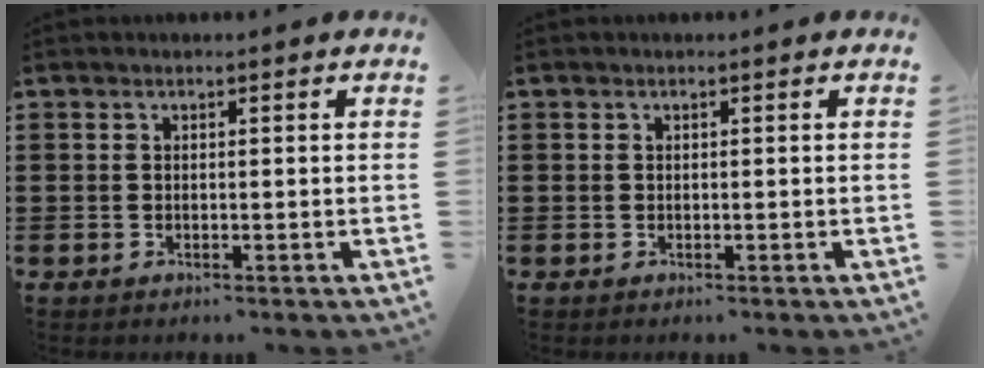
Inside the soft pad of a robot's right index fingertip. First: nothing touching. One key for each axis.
{"total": 0.0}